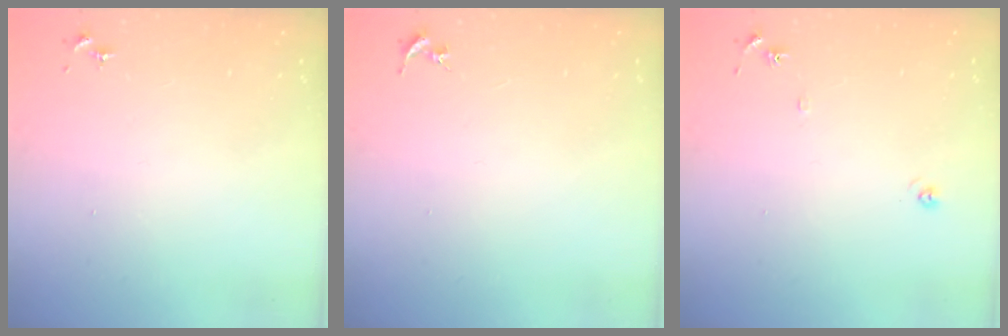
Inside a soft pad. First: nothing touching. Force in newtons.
{"total": 0.0}
{"total": 5.8, "press": 5.8, "slide": 0.6}